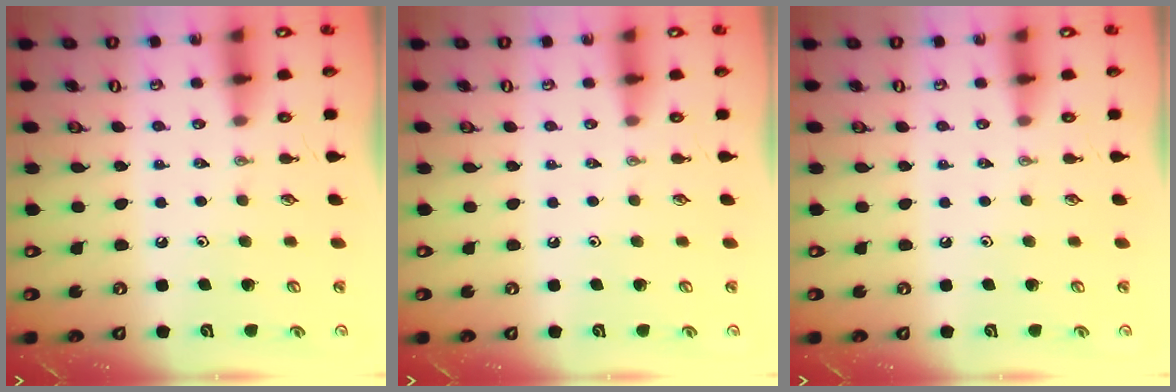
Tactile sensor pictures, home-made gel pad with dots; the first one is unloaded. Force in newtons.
{"total": 0.0}
{"total": 0.0}